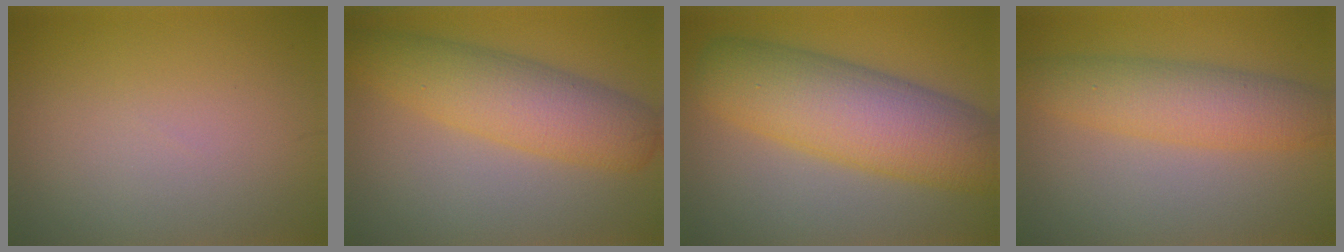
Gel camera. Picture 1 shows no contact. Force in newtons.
{"total": 6.5, "press": 6.5, "slide": 0.2}
{"total": 9.9, "press": 9.9, "slide": 0.4}
{"total": 5.4, "press": 5.4, "slide": 0.1}